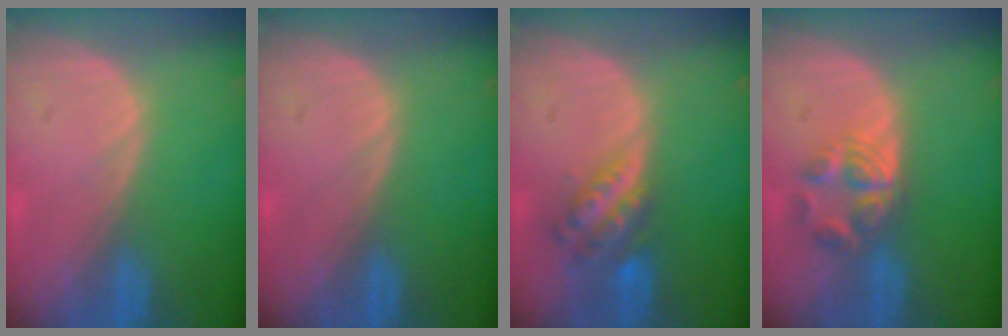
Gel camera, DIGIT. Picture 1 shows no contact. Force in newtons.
{"total": 0.0}
{"total": 6.0, "press": 5.2, "slide": 2.9}
{"total": 5.8, "press": 4.7, "slide": 3.4}